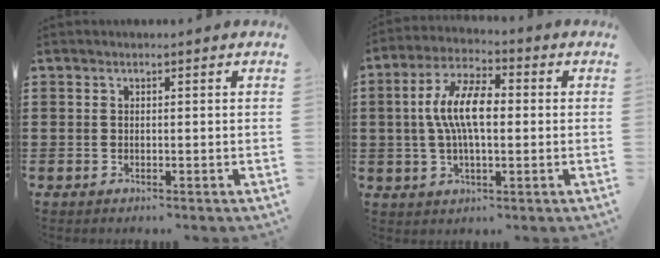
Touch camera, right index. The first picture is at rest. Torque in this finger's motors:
{"motor_torque": [1.53, -0.61, 0.58, 0.21]}